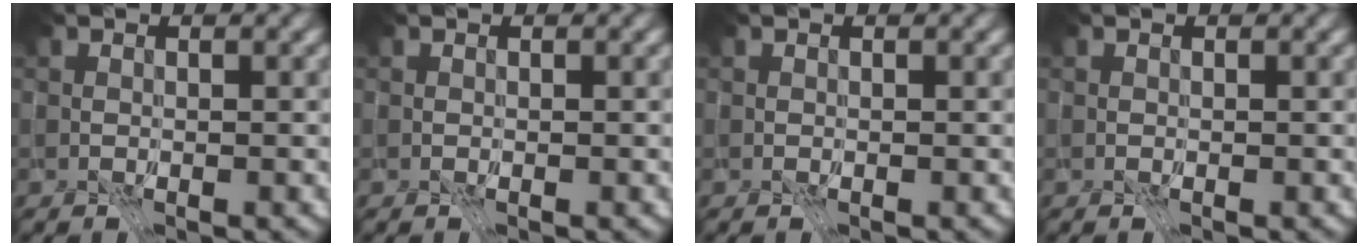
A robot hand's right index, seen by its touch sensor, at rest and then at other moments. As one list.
[{"total": 0.0}, {"total": 0.0}, {"total": 0.0}]